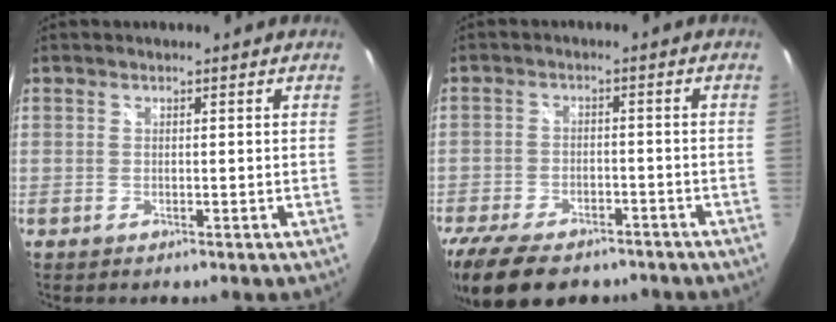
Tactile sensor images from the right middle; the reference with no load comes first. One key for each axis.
{"total": 15.6, "fx": -11.7, "fy": 6.9, "fz": 7.6, "tx": -0.179, "ty": -0.028, "tz": -0.187}